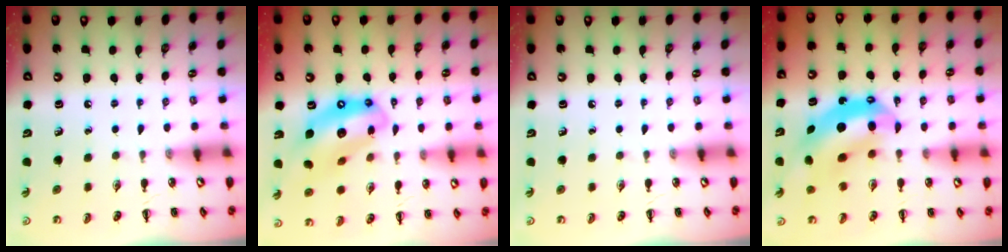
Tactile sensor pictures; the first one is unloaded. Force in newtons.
{"total": 14.4, "press": 13.9, "slide": 4.0}
{"total": 0.0}
{"total": 11.9, "press": 11.5, "slide": 3.1}